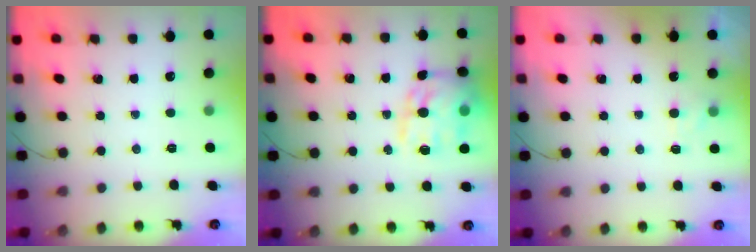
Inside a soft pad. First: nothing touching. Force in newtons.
{"total": 18.1, "press": 17.9, "slide": 2.3}
{"total": 2.0, "press": 1.6, "slide": 1.2}